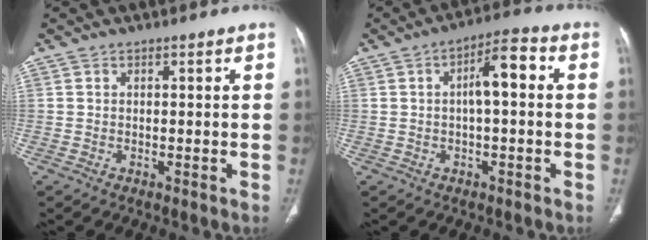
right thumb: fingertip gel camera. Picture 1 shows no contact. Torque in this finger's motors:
{"motor_torque": [1.96, 3.05, 1.05, -0.26, 0.10]}